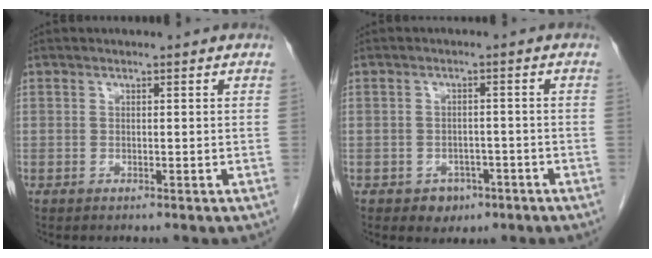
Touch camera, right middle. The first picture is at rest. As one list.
[{"total": 3.7, "force": [-2.0, 2.8, 1.4], "torque": [-0.011, 0.008, -0.019]}]